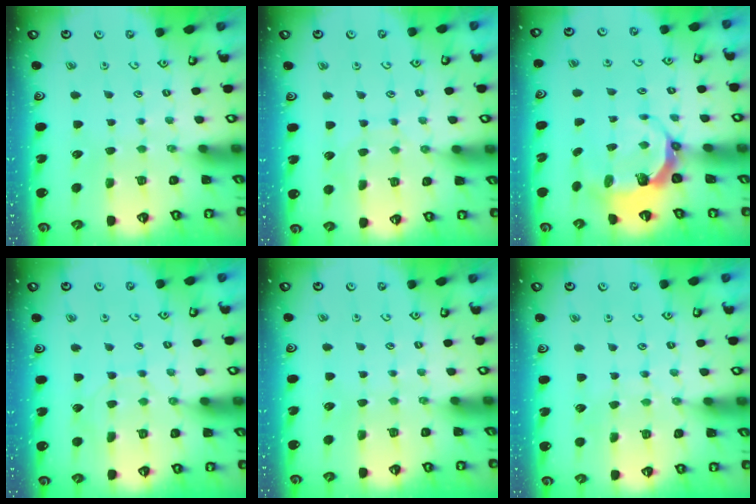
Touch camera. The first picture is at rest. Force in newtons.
{"total": 6.0, "press": 6.0, "slide": 0.5}
{"total": 7.0, "press": 5.9, "slide": 3.8}
{"total": 2.9, "press": 2.9, "slide": 0.3}
{"total": 0.0}
{"total": 4.6, "press": 4.6, "slide": 0.5}